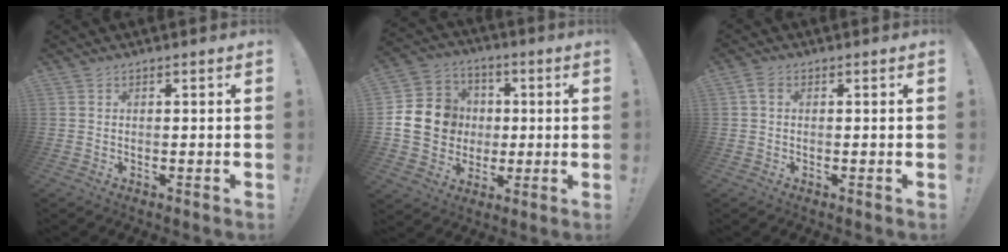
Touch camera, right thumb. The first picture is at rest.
{"total": 16.1, "force": [0.5, 14.4, 7.1], "torque": [-0.108, 0.011, 0.025]}
{"total": 2.3, "force": [0.5, 1.5, 1.6], "torque": [-0.030, 0.005, 0.008]}